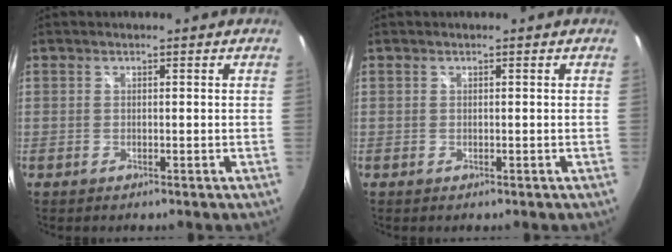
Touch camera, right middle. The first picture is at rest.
{"total": 0.0}